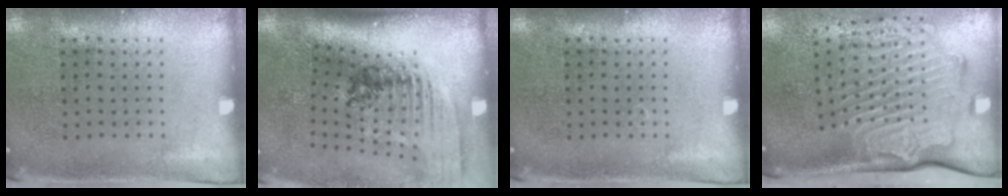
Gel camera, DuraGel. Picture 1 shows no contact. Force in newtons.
{"total": 2.4, "press": 1.6, "slide": 1.8}
{"total": 0.0}
{"total": 3.3, "press": 2.3, "slide": 2.3}